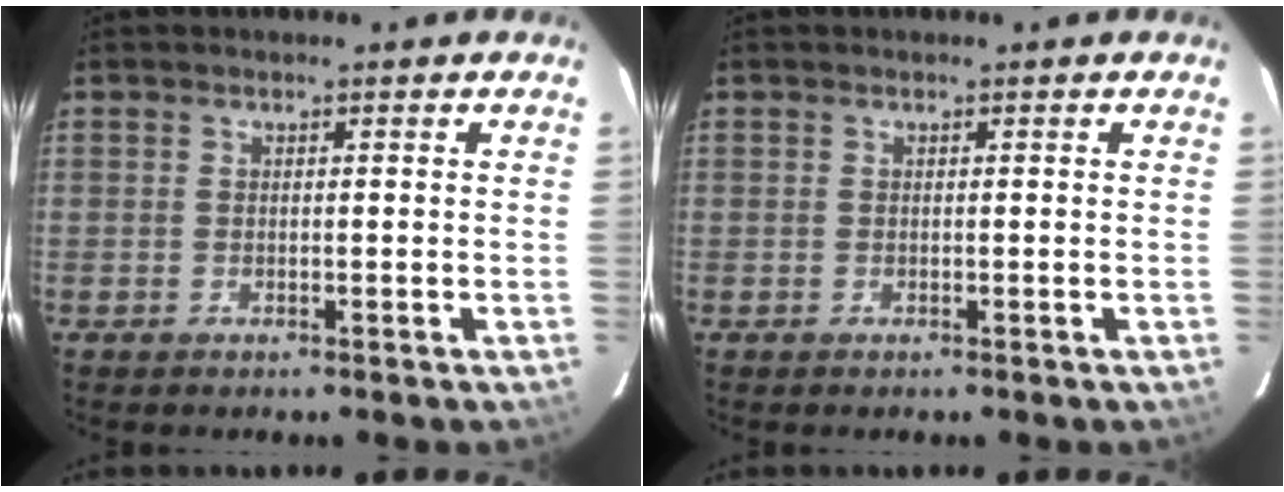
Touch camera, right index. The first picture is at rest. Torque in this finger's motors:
{"motor_torque": [0.00, 0.00, 0.00, 0.00]}